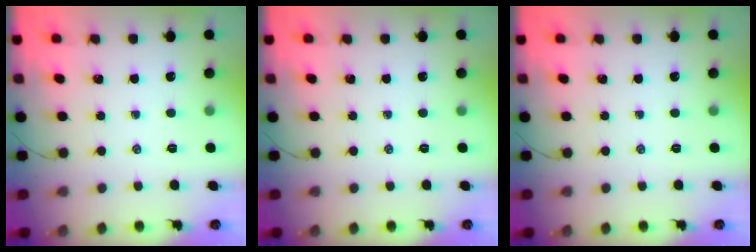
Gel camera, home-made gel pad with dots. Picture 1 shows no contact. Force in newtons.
{"total": 0.0}
{"total": 0.0}